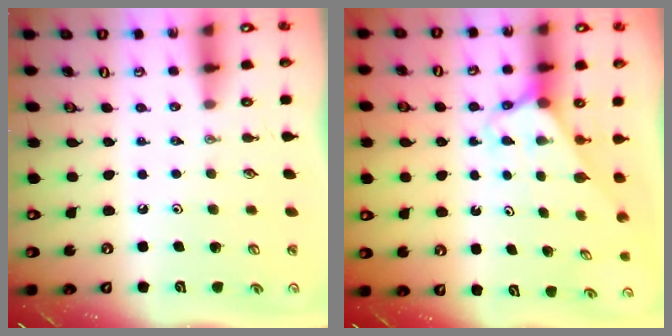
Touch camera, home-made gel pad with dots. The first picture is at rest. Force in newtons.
{"total": 2.5, "press": 2.5, "slide": 0.2}